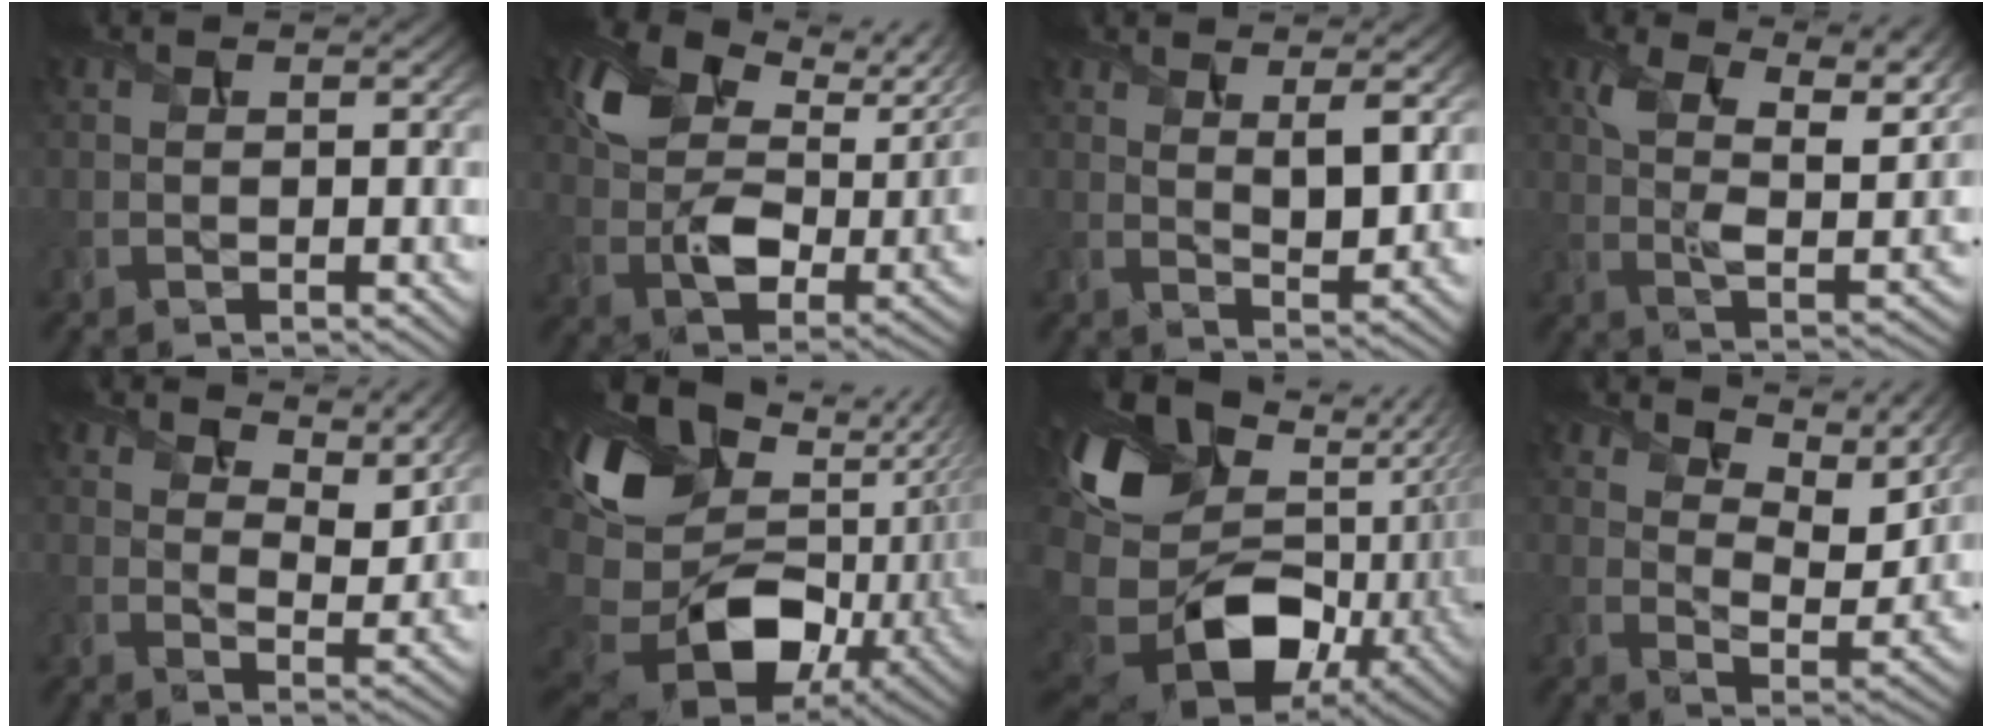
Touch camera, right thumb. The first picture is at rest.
{"total": 13.2, "force": [5.9, 8.0, 8.7], "torque": [-0.187, -0.008, 0.119]}
{"total": 5.1, "force": [2.1, 1.5, 4.4], "torque": [-0.083, -0.003, 0.041]}
{"total": 11.5, "force": [6.1, 4.9, 8.5], "torque": [-0.167, -0.009, 0.102]}
{"total": 8.2, "force": [6.6, 3.2, 3.8], "torque": [-0.073, -0.016, 0.096]}
{"total": 18.8, "force": [-1.1, 12.8, 13.7], "torque": [-0.310, -0.029, 0.004]}
{"total": 19.3, "force": [-2.7, 13.2, 13.8], "torque": [-0.310, -0.034, -0.026]}
{"total": 11.0, "force": [8.5, 4.3, 5.5], "torque": [-0.122, -0.012, 0.126]}